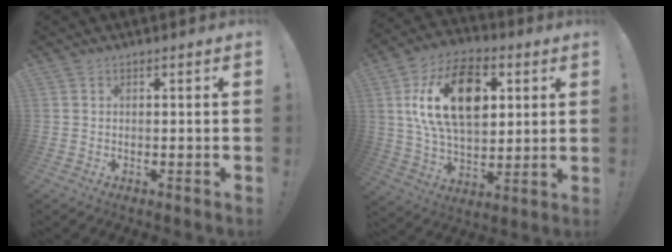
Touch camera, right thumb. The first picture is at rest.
{"total": 21.4, "force": [6.3, 13.6, 15.2], "torque": [-0.256, -0.010, 0.109]}